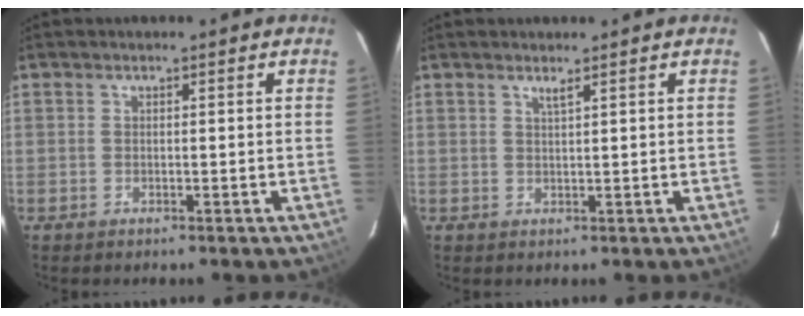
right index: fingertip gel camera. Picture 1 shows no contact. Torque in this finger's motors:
{"motor_torque": [0.02, -0.01, 0.02, 0.02]}